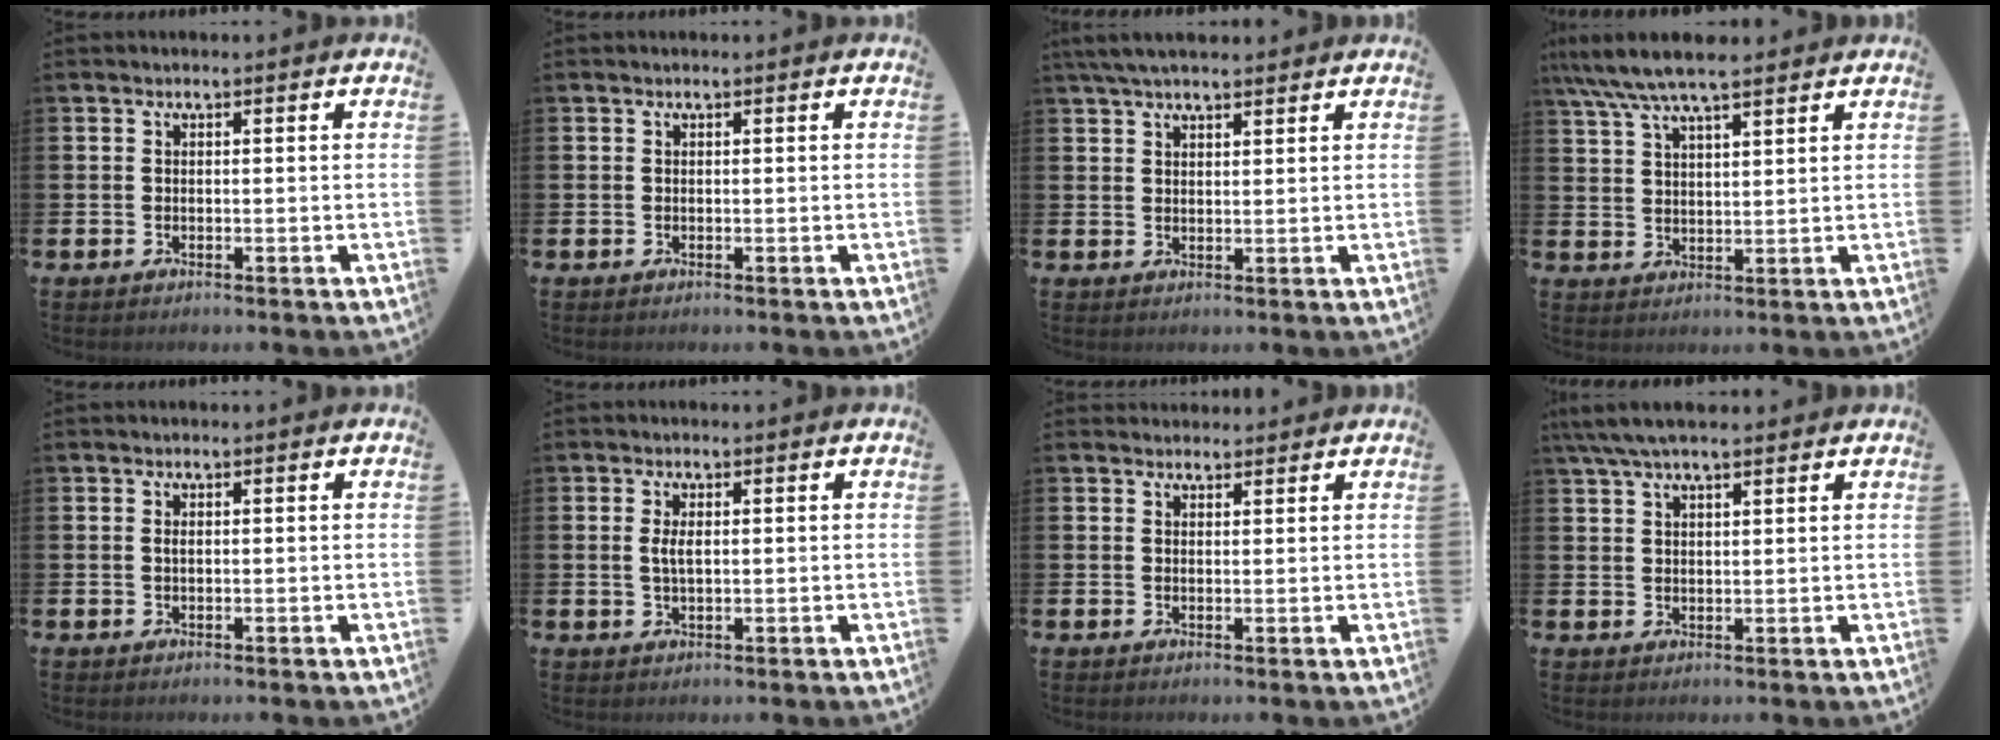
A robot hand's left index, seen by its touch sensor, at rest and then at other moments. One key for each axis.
{"total": 0.0}
{"total": 4.3, "fx": 3.8, "fy": 1.1, "fz": 1.6, "tx": -0.033, "ty": -0.007, "tz": 0.070}
{"total": 7.2, "fx": 6.2, "fy": 1.5, "fz": 3.3, "tx": -0.075, "ty": -0.019, "tz": 0.111}
{"total": 0.6, "fx": 0.2, "fy": 0.2, "fz": 0.5, "tx": -0.007, "ty": 0.000, "tz": 0.002}
{"total": 2.3, "fx": 0.4, "fy": 0.9, "fz": 2.0, "tx": -0.038, "ty": 0.004, "tz": 0.005}
{"total": 1.8, "fx": 1.8, "fy": 0.5, "fz": -0.2, "tx": 0.015, "ty": -0.007, "tz": 0.030}
{"total": 5.2, "fx": 4.2, "fy": 1.3, "fz": 2.8, "tx": -0.057, "ty": -0.005, "tz": 0.075}